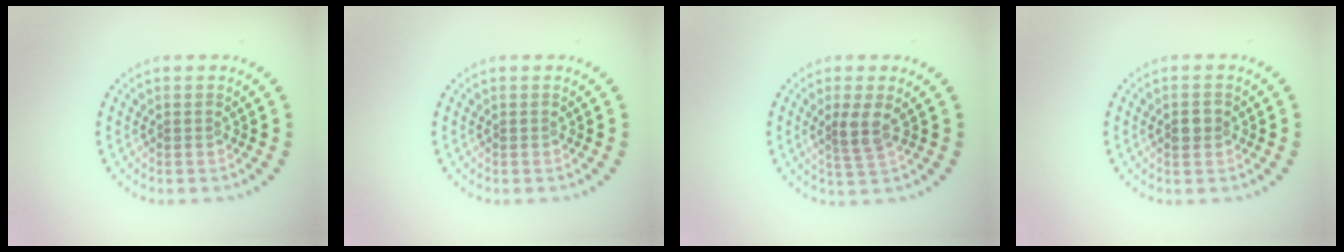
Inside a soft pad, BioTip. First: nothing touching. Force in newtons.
{"total": 0.0}
{"total": 2.3, "press": 1.8, "slide": 1.4}
{"total": 1.4, "press": 1.4, "slide": 0.1}